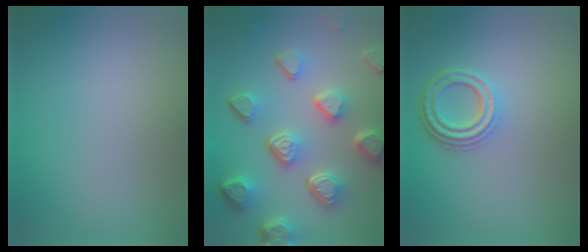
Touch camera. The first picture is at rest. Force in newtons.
{"total": 7.6, "press": 5.6, "slide": 5.2}
{"total": 3.4, "press": 2.7, "slide": 2.1}